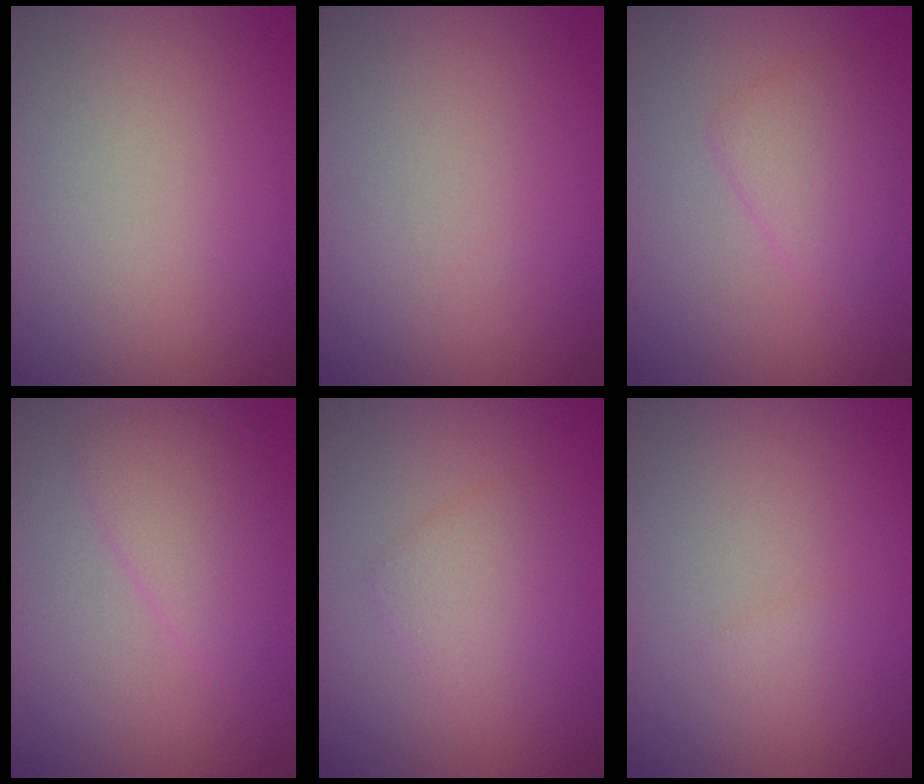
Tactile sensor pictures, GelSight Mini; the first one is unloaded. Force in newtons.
{"total": 0.0}
{"total": 2.4, "press": 2.4, "slide": 0.1}
{"total": 2.5, "press": 2.5, "slide": 0.1}
{"total": 2.2, "press": 2.2, "slide": 0.1}
{"total": 0.6, "press": 0.6, "slide": 0.0}